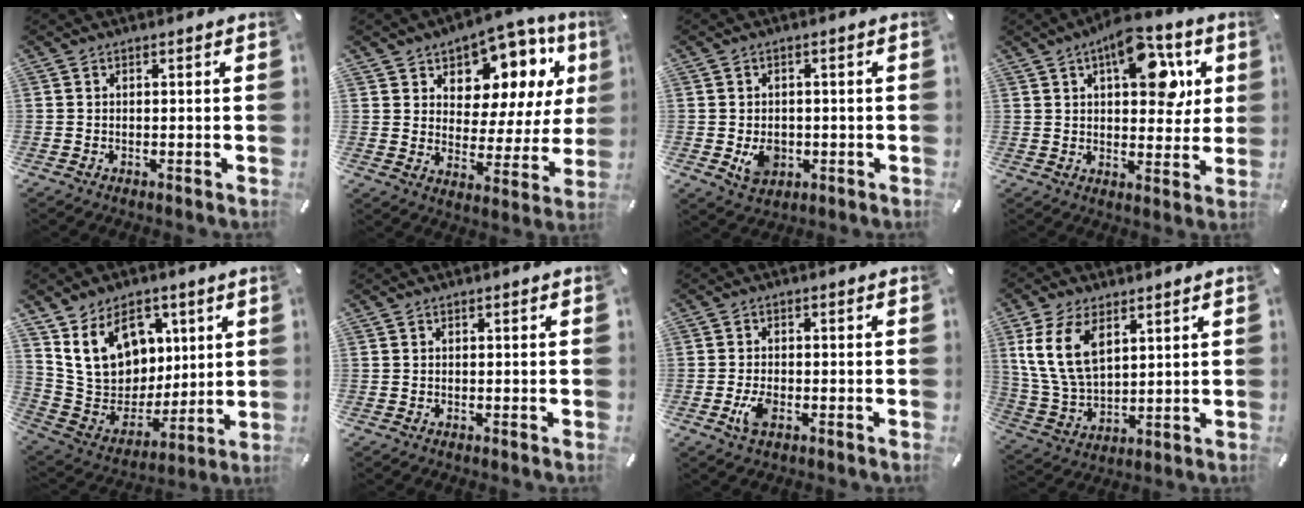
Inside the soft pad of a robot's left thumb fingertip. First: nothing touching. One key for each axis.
{"total": 10.4, "fx": 6.8, "fy": 7.2, "fz": 3.2, "tx": -0.044, "ty": -0.071, "tz": 0.122}
{"total": 5.8, "fx": -1.0, "fy": 4.8, "fz": 3.1, "tx": -0.040, "ty": -0.003, "tz": -0.018}
{"total": 14.2, "fx": 6.3, "fy": 7.4, "fz": 10.3, "tx": -0.128, "ty": -0.024, "tz": 0.102}
{"total": 17.3, "fx": 7.7, "fy": 13.4, "fz": 7.8, "tx": -0.140, "ty": -0.029, "tz": 0.157}
{"total": 0.0}
{"total": 4.0, "fx": -1.4, "fy": 2.3, "fz": 3.0, "tx": -0.070, "ty": 0.000, "tz": -0.028}
{"total": 11.9, "fx": 5.4, "fy": 7.3, "fz": 7.7, "tx": -0.205, "ty": -0.014, "tz": 0.097}